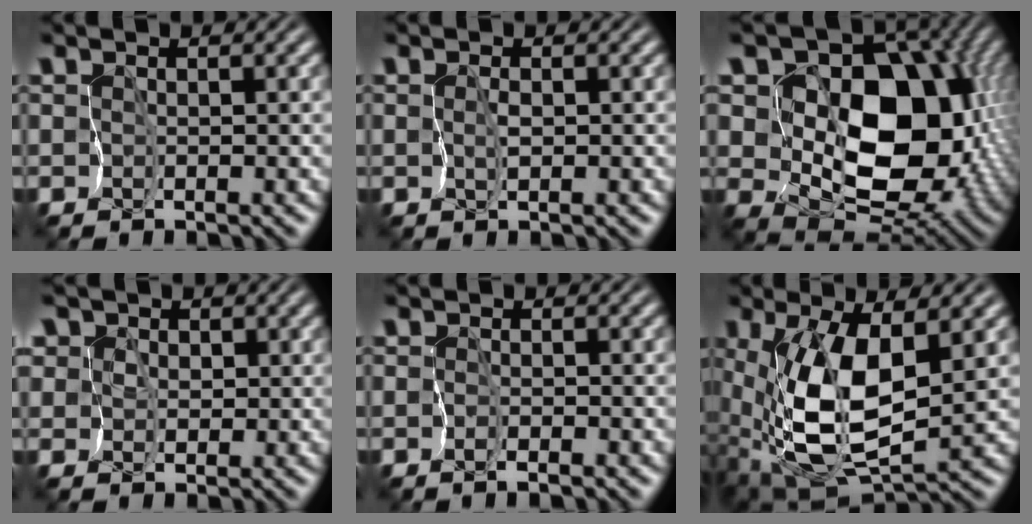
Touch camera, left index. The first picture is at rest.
{"total": 0.7, "force": [-0.2, 0.3, 0.6], "torque": [-0.013, -0.002, -0.003]}
{"total": 12.9, "force": [1.5, 8.9, 9.1], "torque": [-0.118, -0.009, 0.024]}
{"total": 5.1, "force": [2.2, 4.3, 1.7], "torque": [-0.038, 0.015, 0.018]}
{"total": 0.6, "force": [-0.6, 0.1, 0.2], "torque": [-0.003, -0.003, -0.013]}
{"total": 10.8, "force": [0.5, 5.1, 9.5], "torque": [-0.198, -0.016, 0.014]}